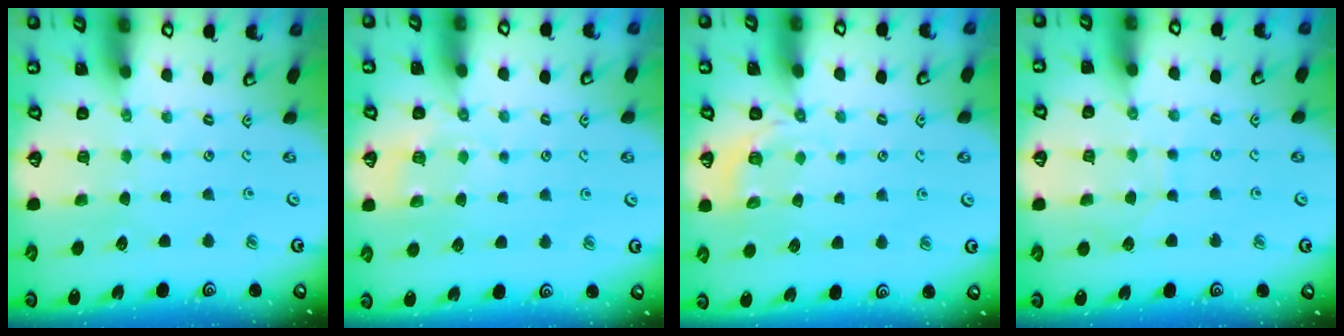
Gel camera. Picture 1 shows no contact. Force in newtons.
{"total": 4.9, "press": 4.8, "slide": 1.1}
{"total": 2.9, "press": 2.2, "slide": 1.8}
{"total": 5.3, "press": 5.3, "slide": 0.7}